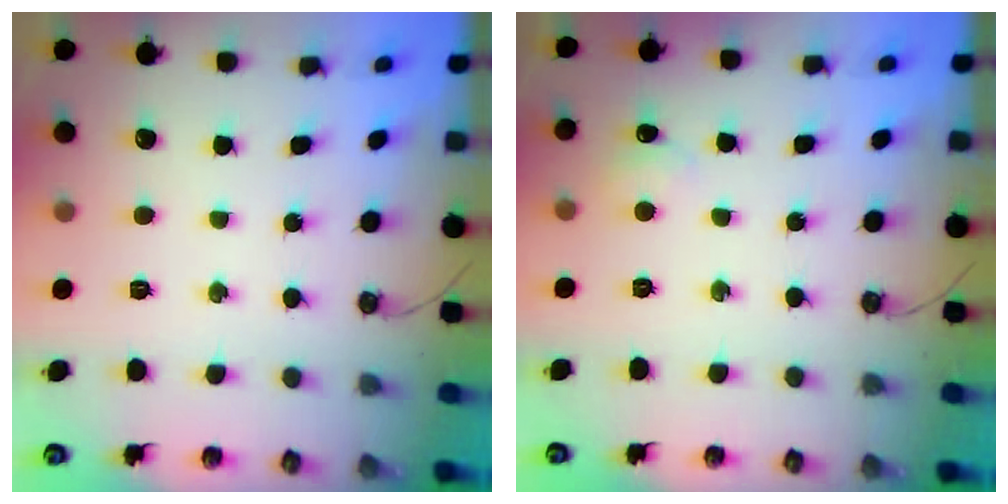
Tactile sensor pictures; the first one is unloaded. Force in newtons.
{"total": 5.0, "press": 5.0, "slide": 0.7}